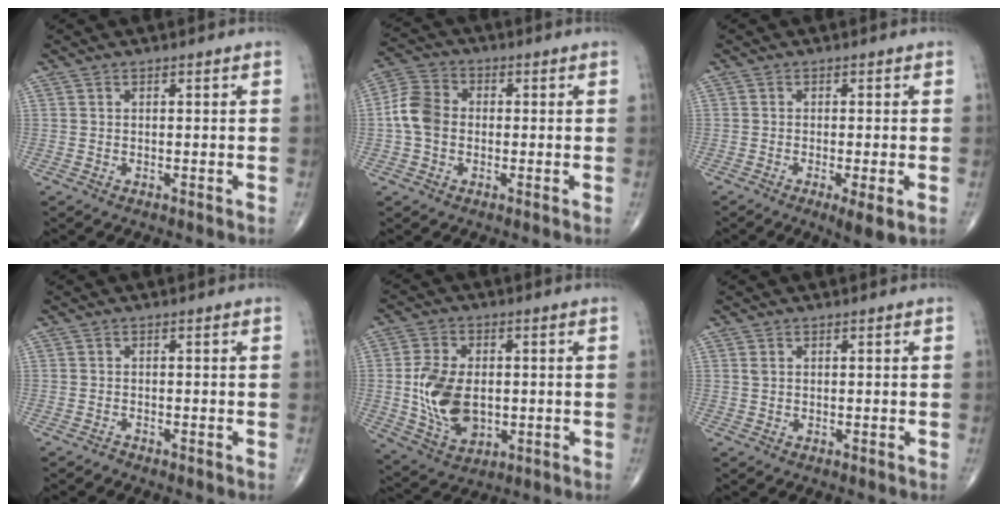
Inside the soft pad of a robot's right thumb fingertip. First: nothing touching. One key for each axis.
{"total": 7.4, "fx": -0.5, "fy": 5.7, "fz": 4.6, "tx": -0.084, "ty": 0.021, "tz": -0.022}
{"total": 4.6, "fx": -1.6, "fy": 0.8, "fz": 4.3, "tx": -0.073, "ty": -0.014, "tz": -0.028}
{"total": 0.5, "fx": -0.5, "fy": 0.1, "fz": -0.1, "tx": 0.002, "ty": -0.001, "tz": -0.013}
{"total": 12.8, "fx": -0.6, "fy": 8.1, "fz": 9.8, "tx": -0.175, "ty": -0.005, "tz": 0.001}
{"total": 0.6, "fx": 0.3, "fy": 0.3, "fz": 0.4, "tx": -0.008, "ty": 0.005, "tz": 0.007}